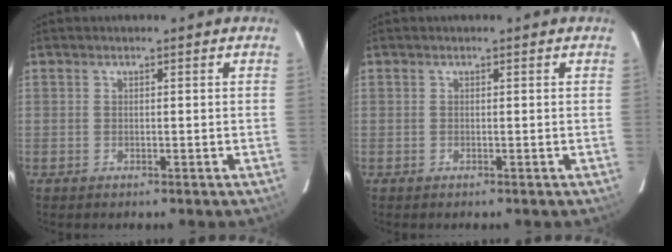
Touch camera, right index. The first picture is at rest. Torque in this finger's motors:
{"motor_torque": [0.13, 0.09, 0.05, 0.01]}